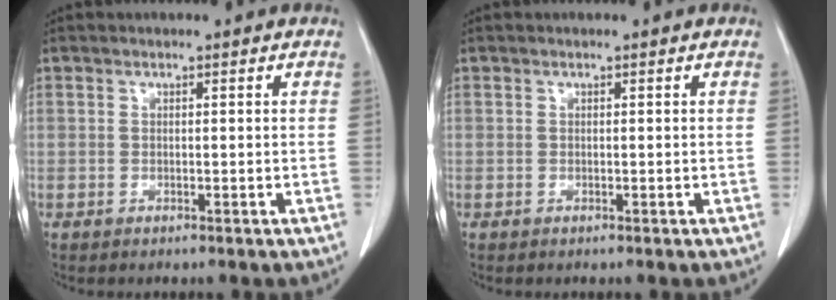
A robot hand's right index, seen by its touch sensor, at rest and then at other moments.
{"total": 0.0}